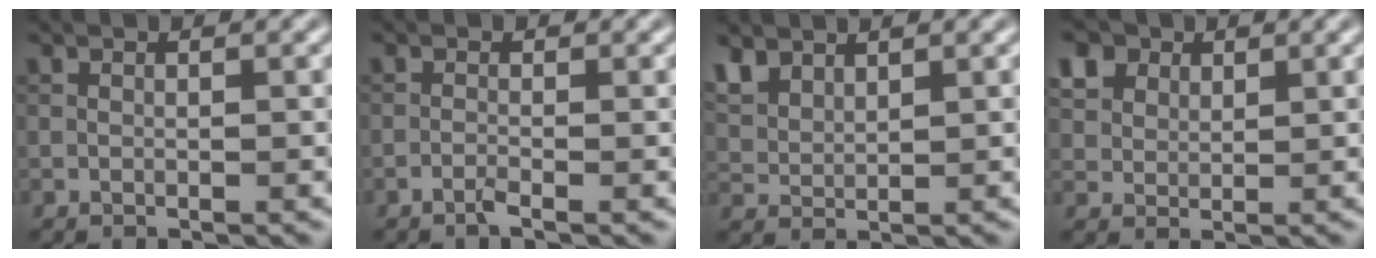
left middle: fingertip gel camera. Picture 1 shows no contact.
{"total": 0.8, "force": [-0.6, 0.1, 0.6], "torque": [-0.014, 0.001, -0.015]}
{"total": 3.3, "force": [2.5, 1.6, 1.4], "torque": [-0.040, 0.006, 0.056]}
{"total": 5.3, "force": [3.3, 3.5, 2.3], "torque": [-0.077, 0.008, 0.064]}